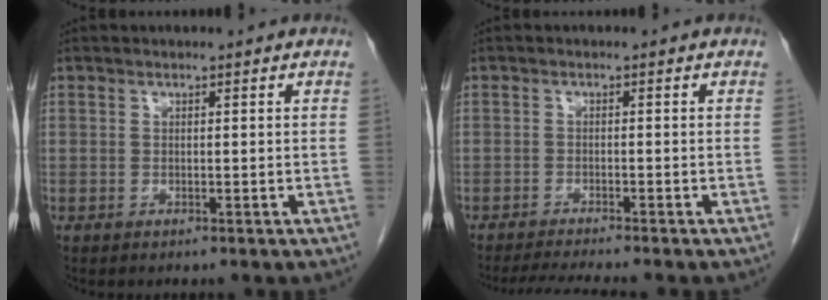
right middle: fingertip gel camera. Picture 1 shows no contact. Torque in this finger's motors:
{"motor_torque": [0.06, -0.05, 0.03, 0.01]}